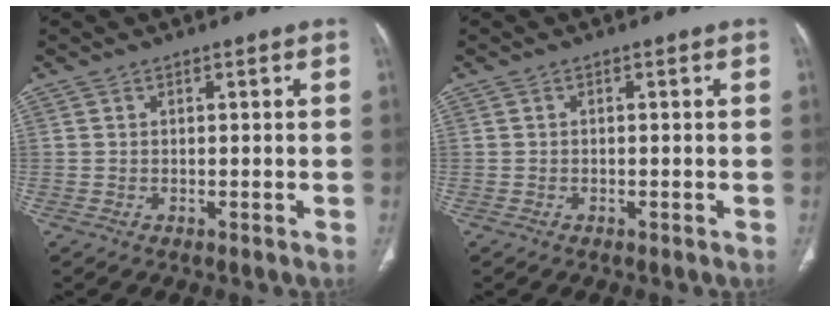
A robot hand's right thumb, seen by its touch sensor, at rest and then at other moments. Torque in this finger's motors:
{"motor_torque": [0.05, 0.20, -0.26, 0.08, 0.07]}